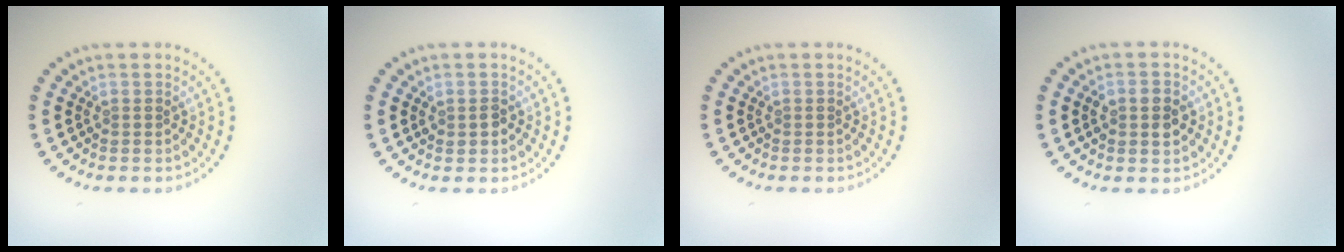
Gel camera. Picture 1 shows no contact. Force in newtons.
{"total": 1.2, "press": 1.2, "slide": 0.0}
{"total": 0.0}
{"total": 3.0, "press": 3.0, "slide": 0.1}